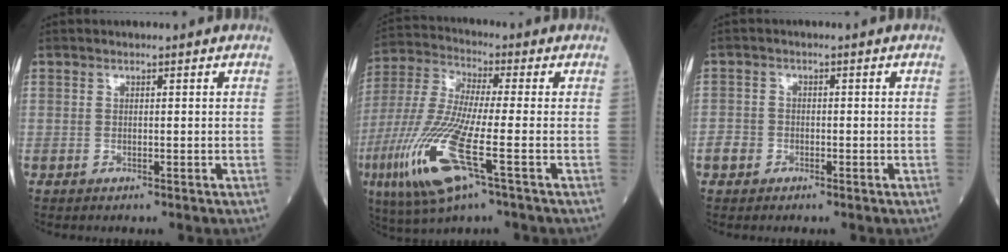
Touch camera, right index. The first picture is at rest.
{"total": 15.8, "force": [-5.6, 1.9, 14.6], "torque": [-0.329, -0.025, -0.109]}
{"total": 2.2, "force": [-1.2, 1.8, 0.5], "torque": [-0.009, 0.007, -0.026]}